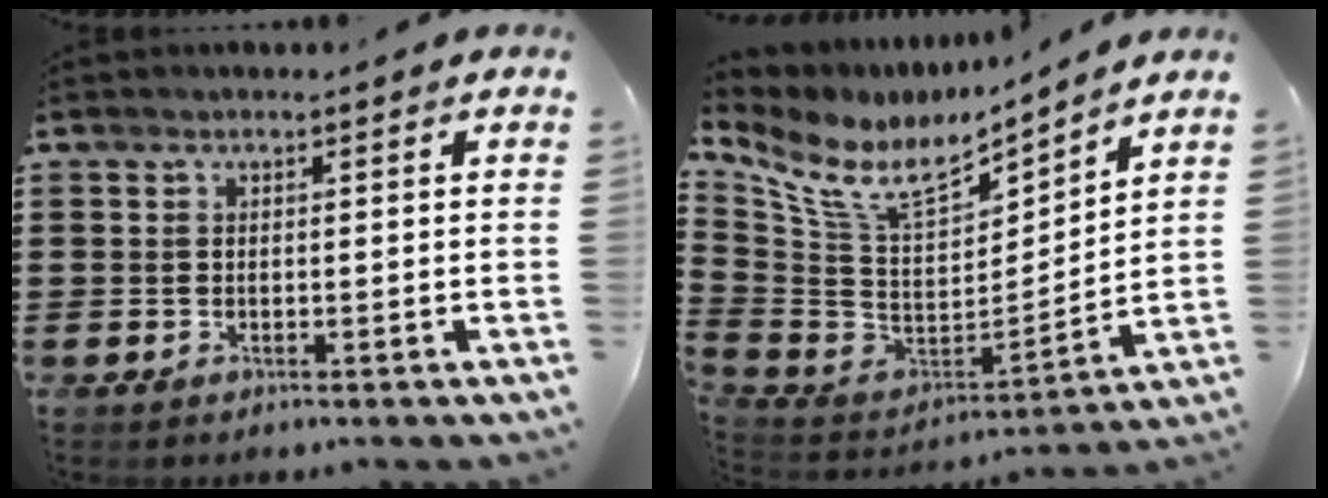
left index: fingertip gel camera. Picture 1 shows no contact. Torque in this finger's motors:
{"motor_torque": [2.14, 0.00, 0.42, 0.10]}